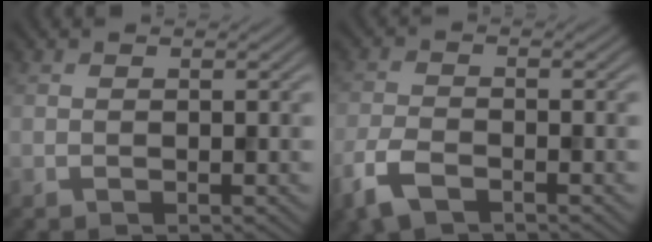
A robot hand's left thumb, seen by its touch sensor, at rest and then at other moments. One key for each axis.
{"total": 4.6, "fx": -3.0, "fy": 1.8, "fz": 2.9, "tx": -0.071, "ty": -0.011, "tz": -0.070}